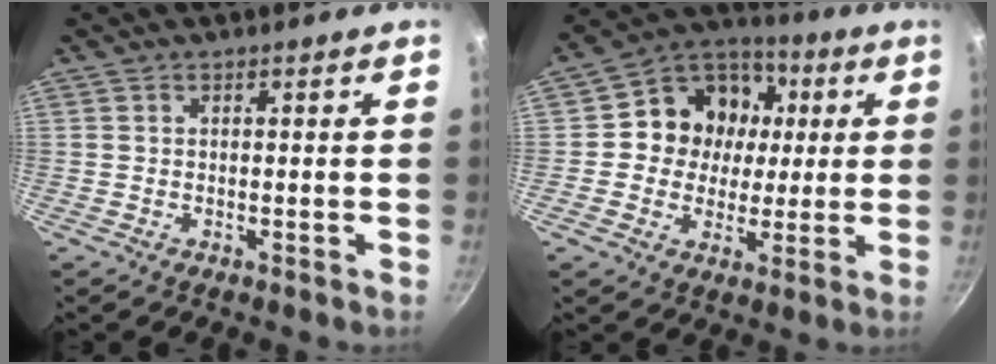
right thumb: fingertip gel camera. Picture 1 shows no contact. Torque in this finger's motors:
{"motor_torque": [0.76, 2.66, 1.34, -0.24, 0.08]}